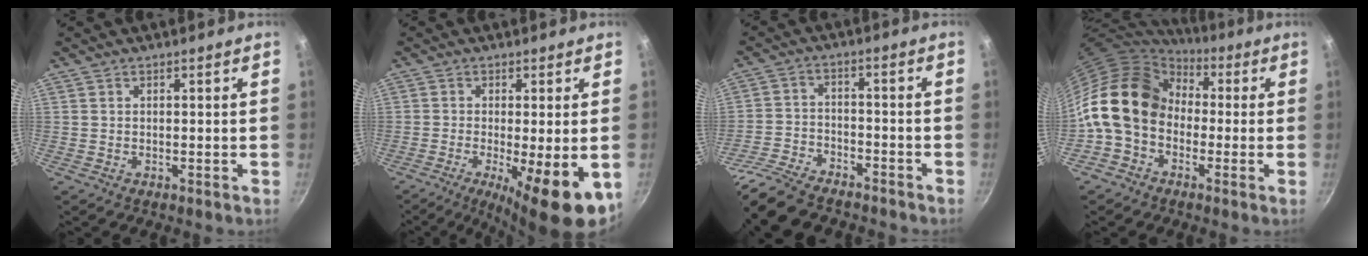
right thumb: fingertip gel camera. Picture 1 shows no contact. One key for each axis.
{"total": 11.9, "fx": -3.6, "fy": 3.0, "fz": 11.0, "tx": -0.166, "ty": -0.014, "tz": -0.048}
{"total": 14.2, "fx": -12.0, "fy": 5.0, "fz": 5.8, "tx": -0.115, "ty": 0.059, "tz": -0.219}
{"total": 16.9, "fx": 0.1, "fy": 13.1, "fz": 10.7, "tx": -0.177, "ty": 0.042, "tz": -0.017}